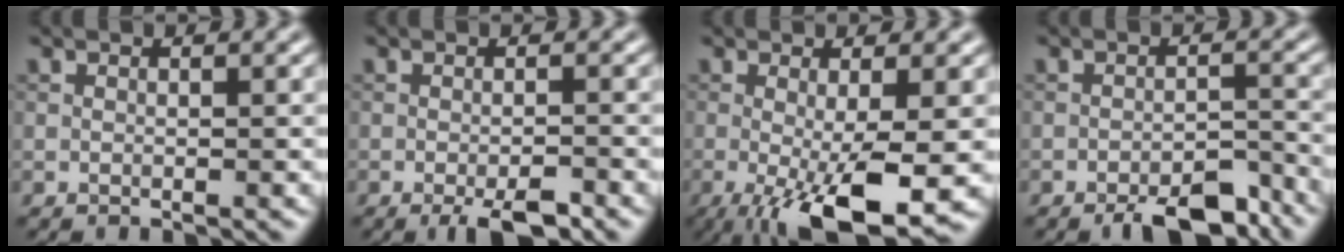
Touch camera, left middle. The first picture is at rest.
{"total": 3.4, "force": [-2.2, 0.7, 2.5], "torque": [-0.041, -0.004, -0.035]}
{"total": 8.3, "force": [-2.6, 1.8, 7.6], "torque": [-0.131, -0.019, -0.037]}
{"total": 5.5, "force": [-4.1, 1.8, 3.1], "torque": [-0.041, -0.001, -0.057]}